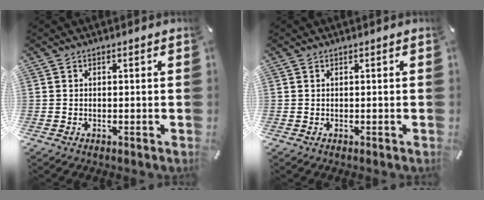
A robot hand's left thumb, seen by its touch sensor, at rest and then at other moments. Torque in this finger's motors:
{"motor_torque": [-0.08, -0.06, -0.04, 0.12, 0.00]}